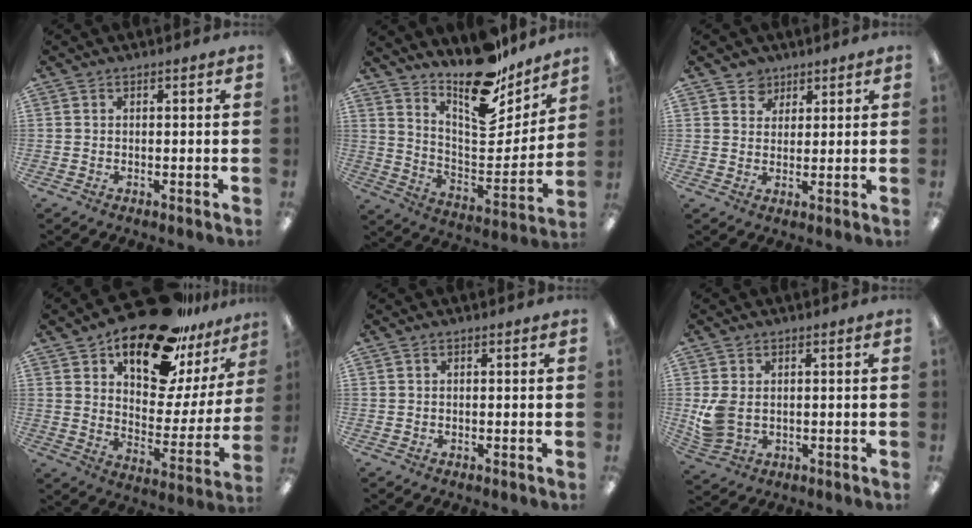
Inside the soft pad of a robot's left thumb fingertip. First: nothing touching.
{"total": 17.4, "force": [13.9, 6.3, 8.3], "torque": [-0.130, -0.120, 0.240]}
{"total": 4.4, "force": [3.0, 3.2, 0.1], "torque": [-0.001, -0.008, 0.054]}
{"total": 22.8, "force": [16.6, 9.8, 12.1], "torque": [-0.184, -0.105, 0.286]}
{"total": 0.0}
{"total": 5.9, "force": [0.6, 4.2, 4.1], "torque": [-0.095, -0.005, 0.011]}